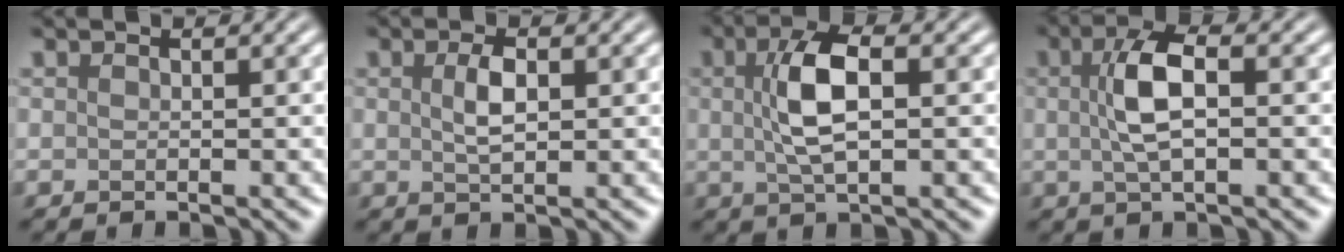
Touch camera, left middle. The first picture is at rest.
{"total": 2.2, "force": [0.4, 0.9, 1.9], "torque": [-0.046, 0.003, 0.011]}
{"total": 4.9, "force": [0.7, 1.8, 4.5], "torque": [-0.095, 0.010, 0.010]}
{"total": 4.3, "force": [0.4, 1.5, 4.0], "torque": [-0.086, 0.011, 0.005]}